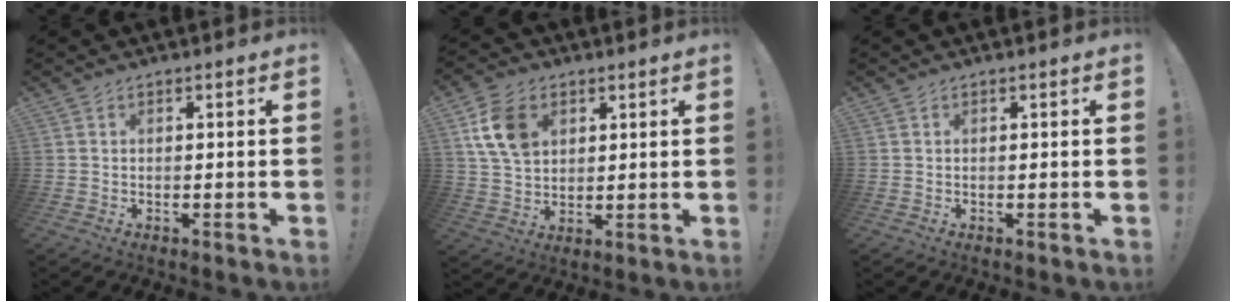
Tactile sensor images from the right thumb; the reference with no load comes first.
{"total": 11.8, "force": [4.3, 8.6, 6.8], "torque": [-0.119, 0.002, 0.087]}
{"total": 0.0}